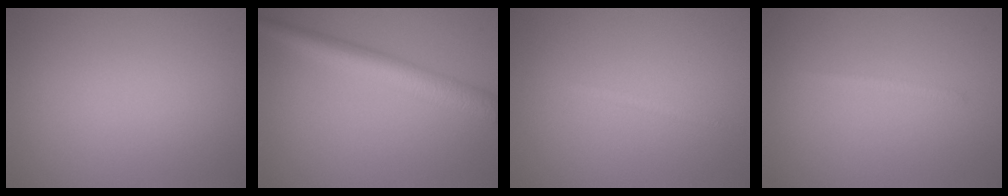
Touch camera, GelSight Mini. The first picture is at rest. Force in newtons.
{"total": 4.4, "press": 4.4, "slide": 0.1}
{"total": 0.8, "press": 0.8, "slide": 0.0}
{"total": 0.7, "press": 0.7, "slide": 0.1}